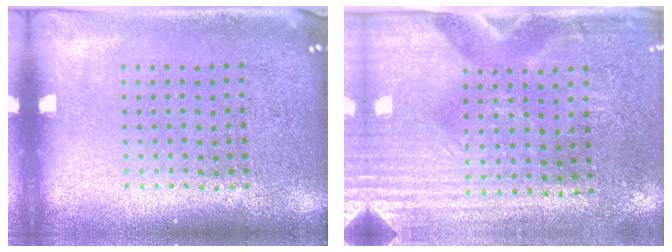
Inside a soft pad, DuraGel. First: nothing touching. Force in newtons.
{"total": 2.9, "press": 2.6, "slide": 1.5}